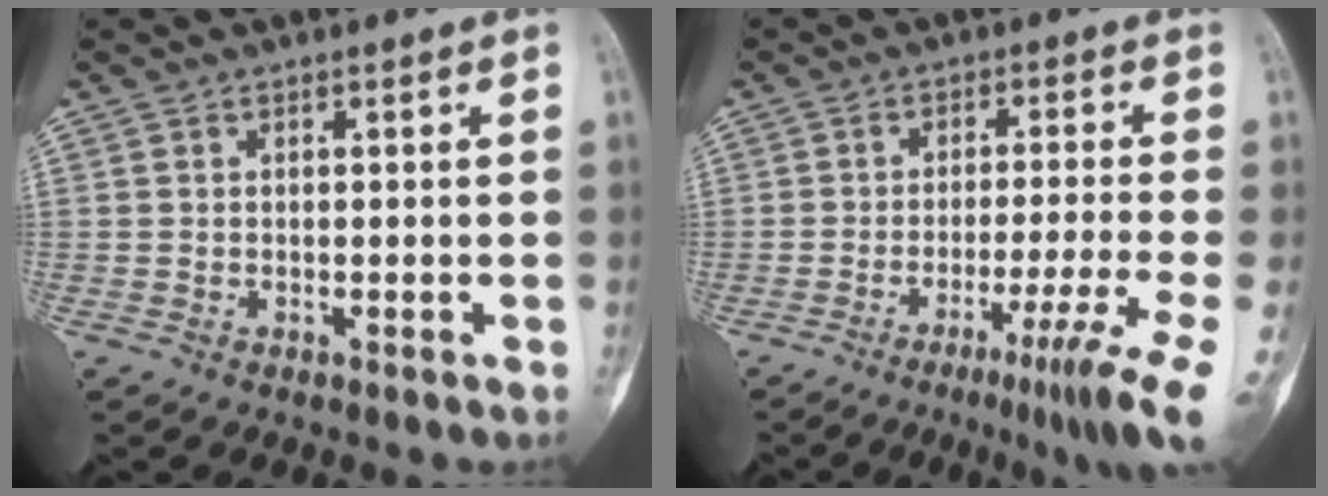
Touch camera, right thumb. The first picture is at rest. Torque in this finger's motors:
{"motor_torque": [0.38, -0.14, 0.47, -0.48, 0.04]}